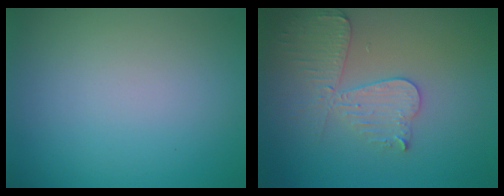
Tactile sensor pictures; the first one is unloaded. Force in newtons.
{"total": 3.6, "press": 3.6, "slide": 0.5}